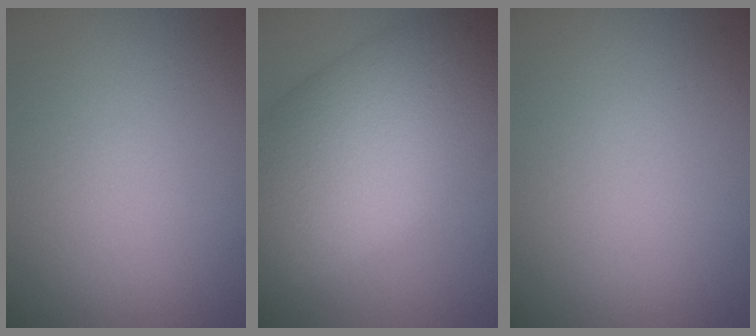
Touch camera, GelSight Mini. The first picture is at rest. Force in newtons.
{"total": 13.3, "press": 13.3, "slide": 0.7}
{"total": 0.0}